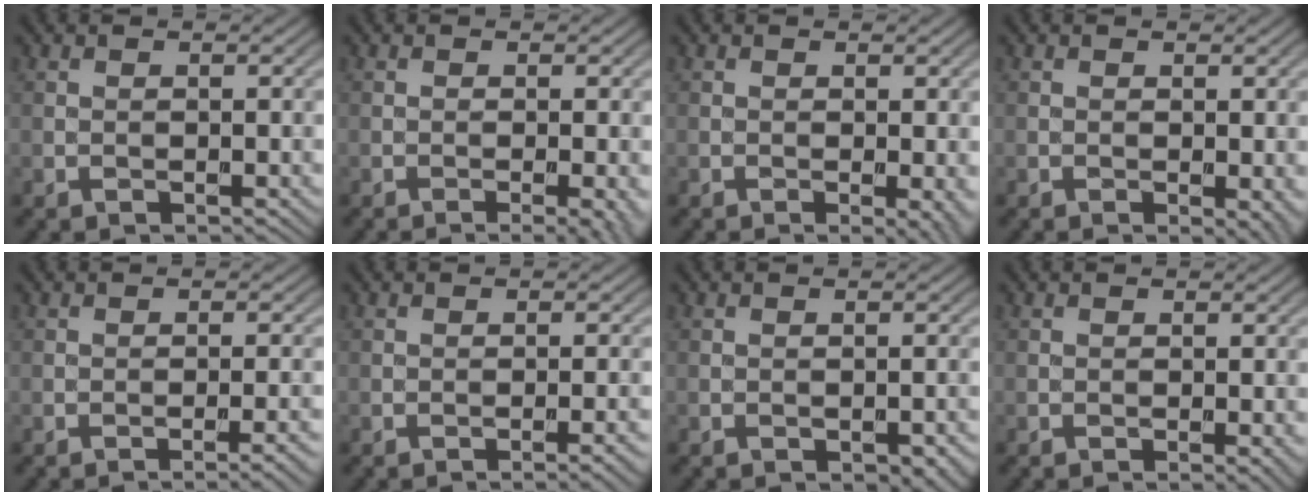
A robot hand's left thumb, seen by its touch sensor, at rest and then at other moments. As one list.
[{"total": 2.8, "force": [-1.0, 0.4, 2.6], "torque": [-0.037, -0.001, -0.016]}, {"total": 2.3, "force": [-0.5, 0.4, 2.2], "torque": [-0.030, -0.007, -0.008]}, {"total": 2.0, "force": [-0.4, 0.7, 1.9], "torque": [-0.022, -0.008, -0.005]}, {"total": 3.1, "force": [-1.6, 0.5, 2.6], "torque": [-0.032, 0.009, -0.029]}, {"total": 2.5, "force": [-1.2, 0.5, 2.1], "torque": [-0.024, 0.006, -0.022]}, {"total": 2.8, "force": [-1.6, 1.2, 2.0], "torque": [-0.023, -0.002, -0.014]}, {"total": 1.1, "force": [-0.4, 0.1, 1.1], "torque": [-0.016, -0.004, -0.007]}]